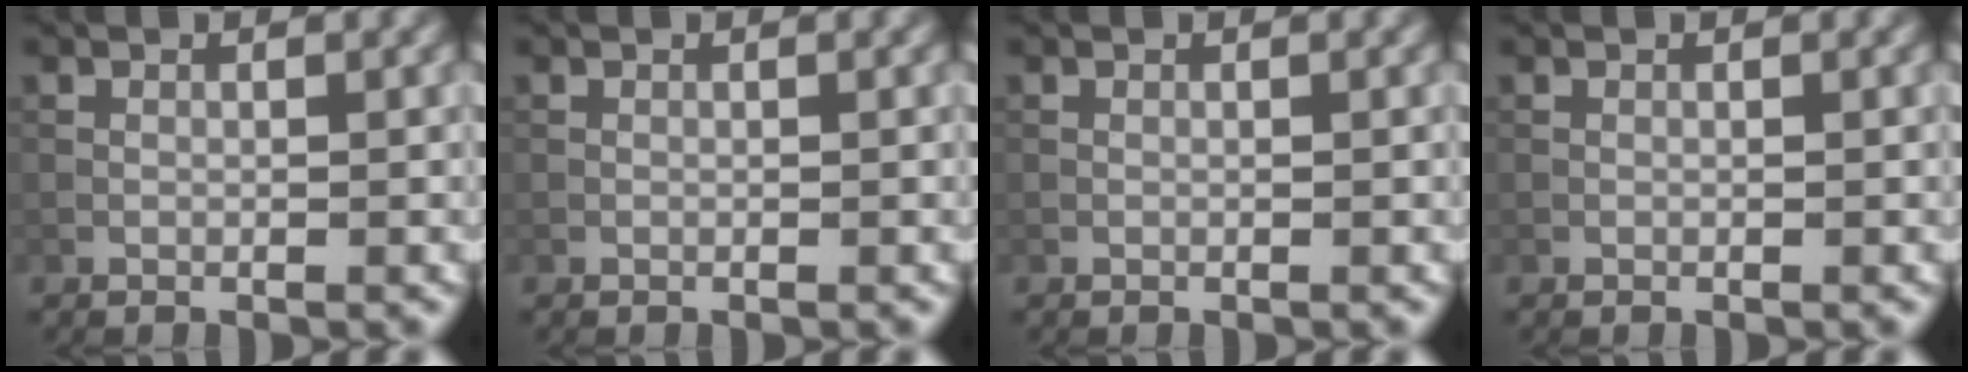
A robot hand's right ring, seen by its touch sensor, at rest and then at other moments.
{"total": 0.0}
{"total": 0.0}
{"total": 0.0}